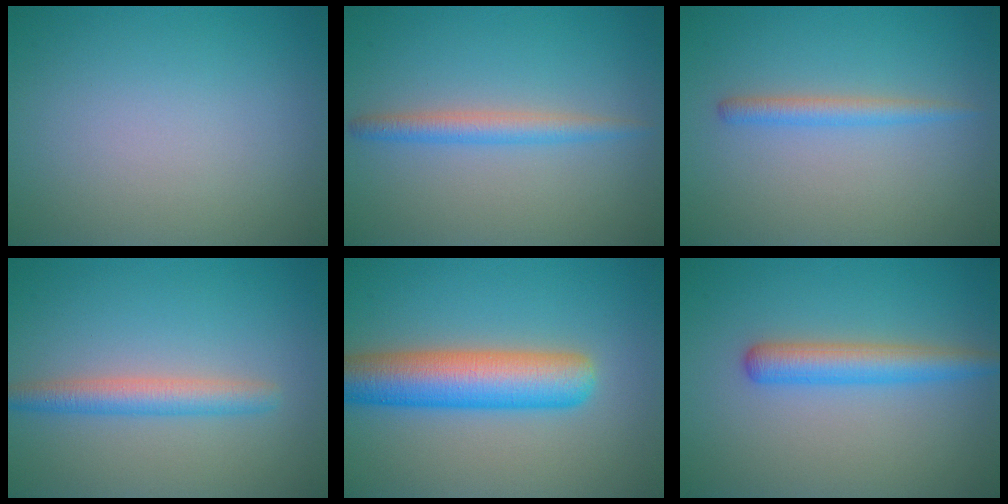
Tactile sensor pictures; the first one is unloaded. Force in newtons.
{"total": 2.3, "press": 2.3, "slide": 0.0}
{"total": 1.7, "press": 1.7, "slide": 0.2}
{"total": 2.9, "press": 2.9, "slide": 0.1}
{"total": 7.7, "press": 7.7, "slide": 0.2}
{"total": 3.4, "press": 3.4, "slide": 0.2}